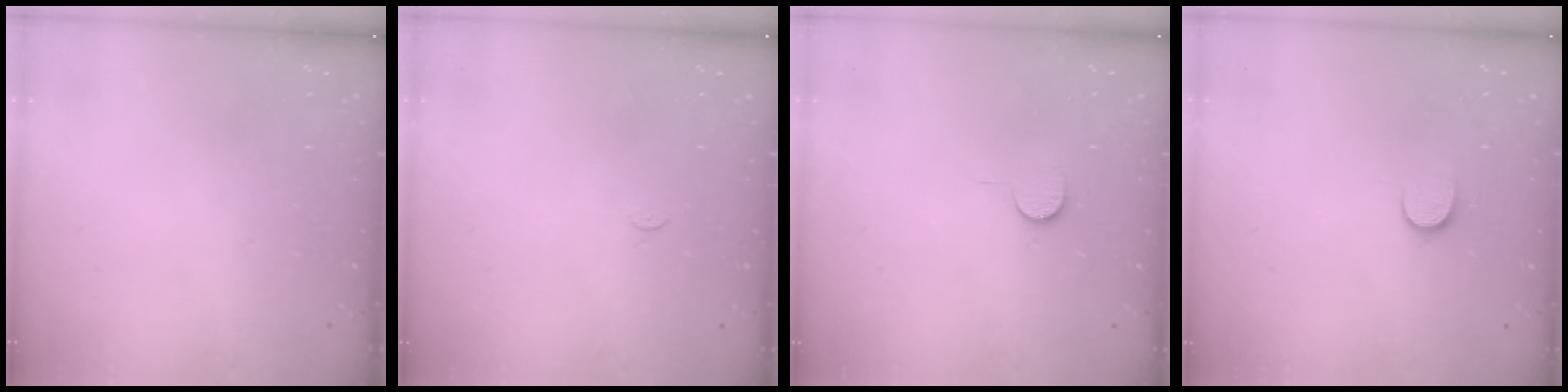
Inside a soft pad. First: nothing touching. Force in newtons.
{"total": 2.3, "press": 2.3, "slide": 0.3}
{"total": 4.0, "press": 4.0, "slide": 0.4}
{"total": 6.5, "press": 6.5, "slide": 0.7}